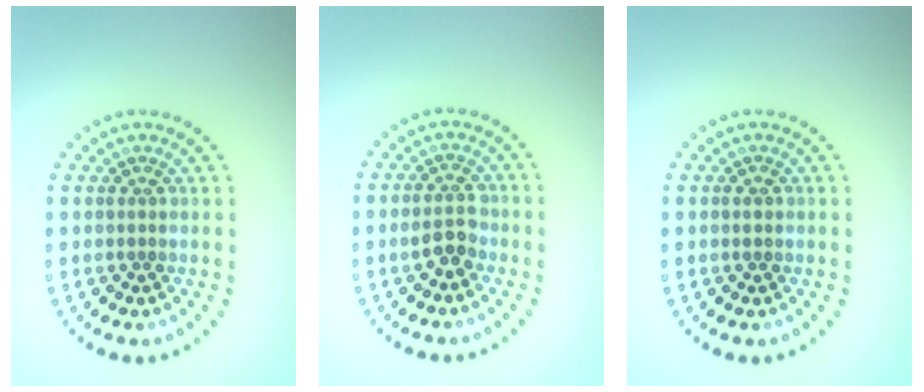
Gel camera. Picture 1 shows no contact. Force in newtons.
{"total": 2.3, "press": 2.2, "slide": 0.5}
{"total": 1.0, "press": 1.0, "slide": 0.1}